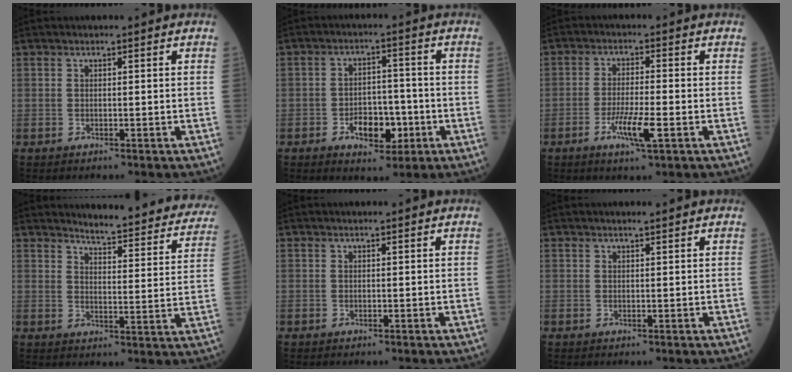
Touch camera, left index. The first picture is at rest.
{"total": 6.5, "force": [-2.6, 3.7, 4.6], "torque": [-0.074, 0.009, -0.039]}
{"total": 5.5, "force": [-2.3, 0.3, 4.9], "torque": [-0.096, -0.008, -0.043]}
{"total": 19.0, "force": [17.9, 2.7, 5.7], "torque": [-0.054, -0.073, 0.196]}
{"total": 0.0}
{"total": 1.2, "force": [0.9, 0.1, 0.7], "torque": [-0.014, 0.005, 0.016]}